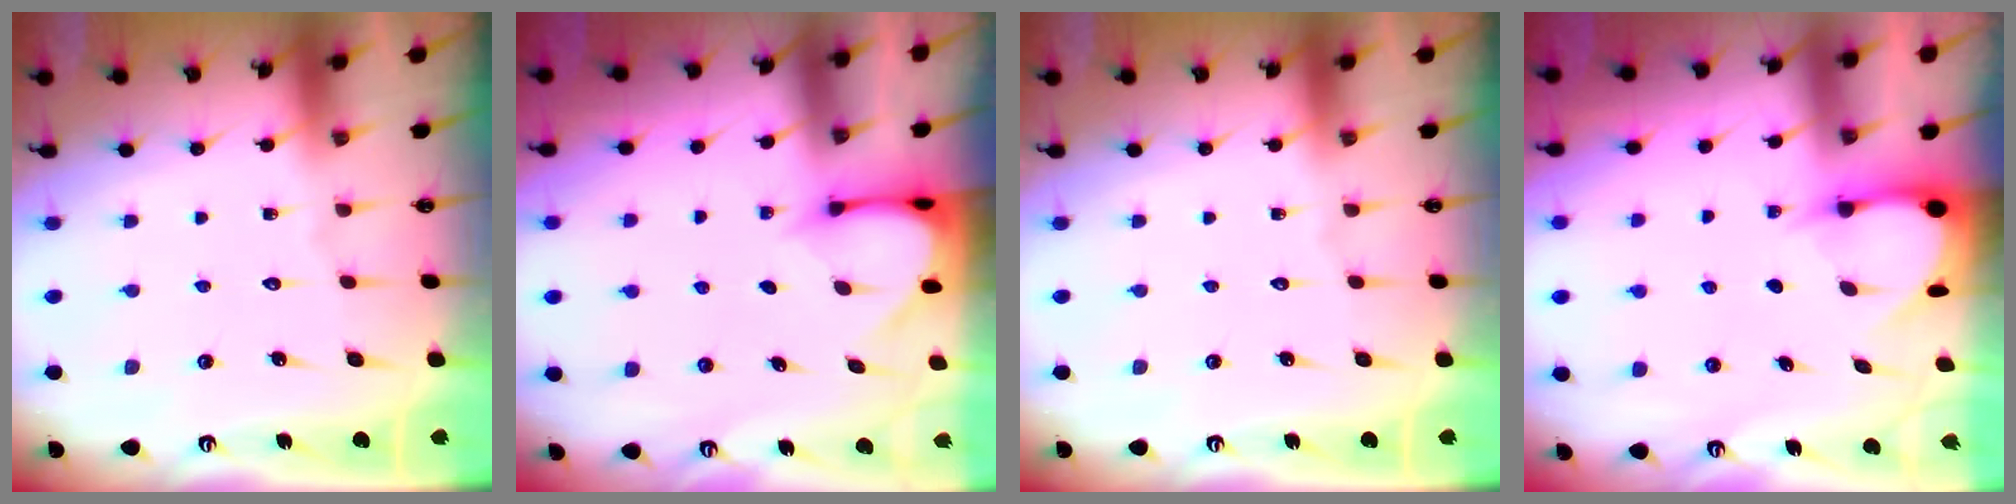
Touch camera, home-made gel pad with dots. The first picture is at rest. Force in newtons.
{"total": 3.4, "press": 3.4, "slide": 0.3}
{"total": 0.0}
{"total": 3.5, "press": 3.5, "slide": 0.4}